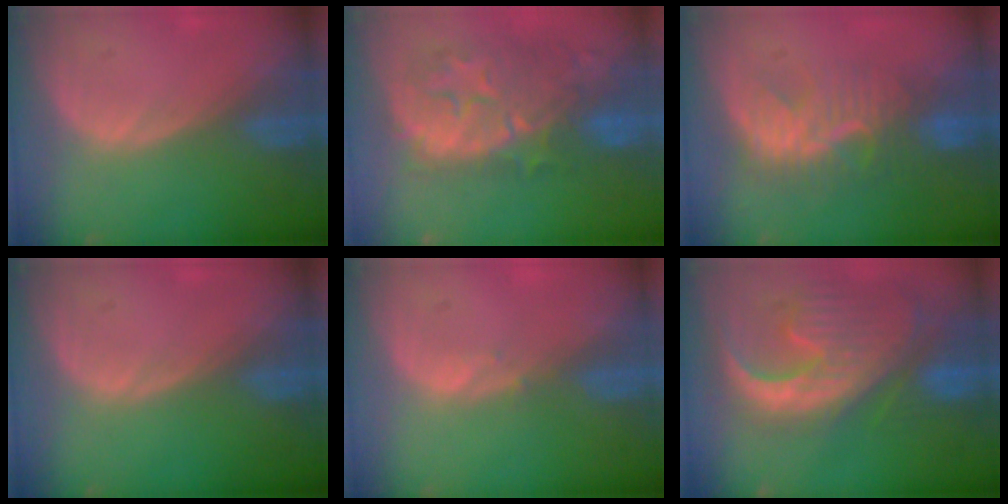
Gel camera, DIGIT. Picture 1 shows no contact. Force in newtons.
{"total": 10.6, "press": 10.0, "slide": 3.6}
{"total": 8.2, "press": 7.9, "slide": 2.3}
{"total": 0.0}
{"total": 0.6, "press": 0.6, "slide": 0.1}
{"total": 13.4, "press": 11.5, "slide": 6.9}